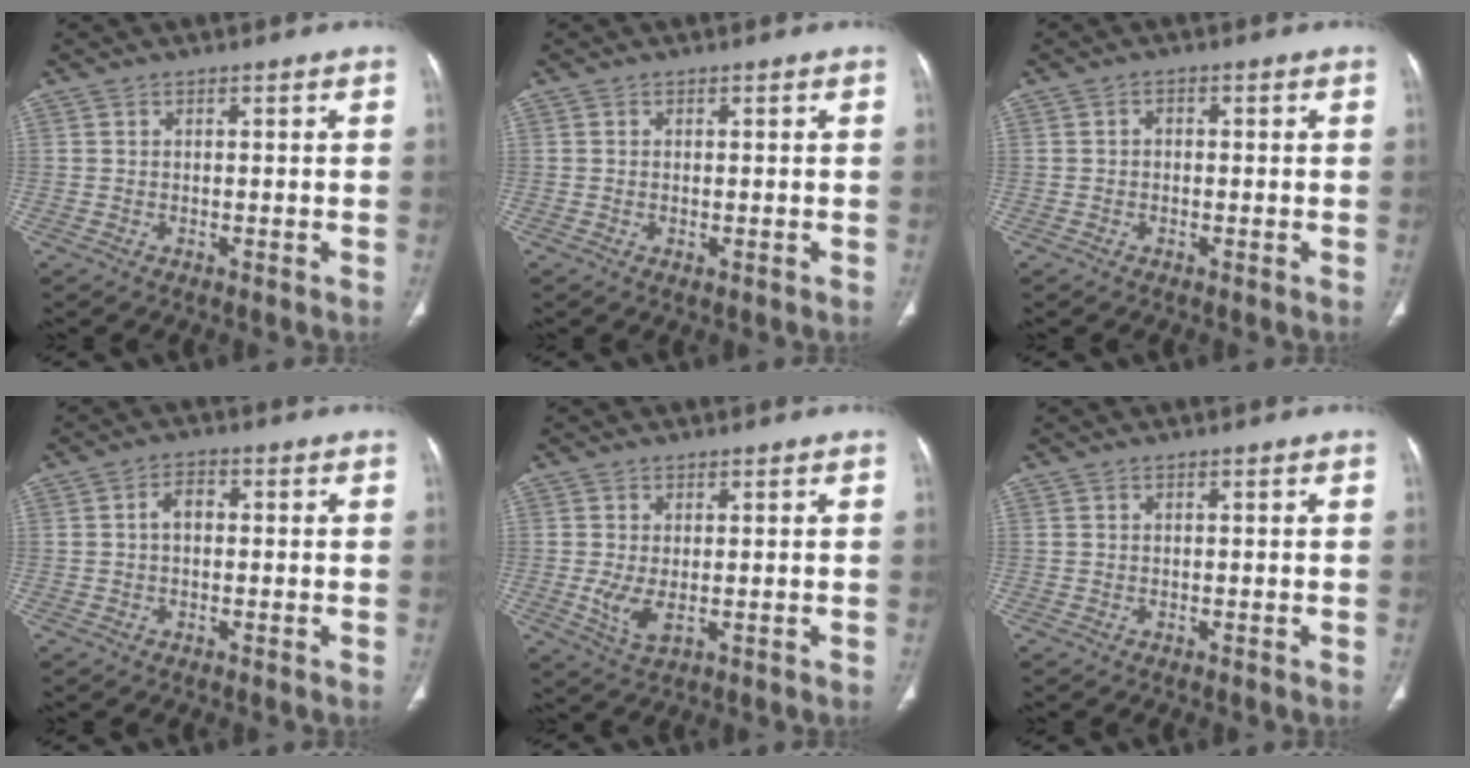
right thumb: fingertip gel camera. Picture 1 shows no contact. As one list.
[{"total": 0.6, "force": [-0.1, 0.3, 0.5], "torque": [-0.012, -0.003, -0.001]}, {"total": 1.3, "force": [-0.2, 1.0, 0.7], "torque": [-0.004, 0.005, -0.007]}, {"total": 3.2, "force": [0.0, 2.2, 2.3], "torque": [-0.033, 0.014, -0.005]}, {"total": 4.0, "force": [-0.2, 1.8, 3.6], "torque": [-0.077, -0.014, 0.003]}, {"total": 0.0}]